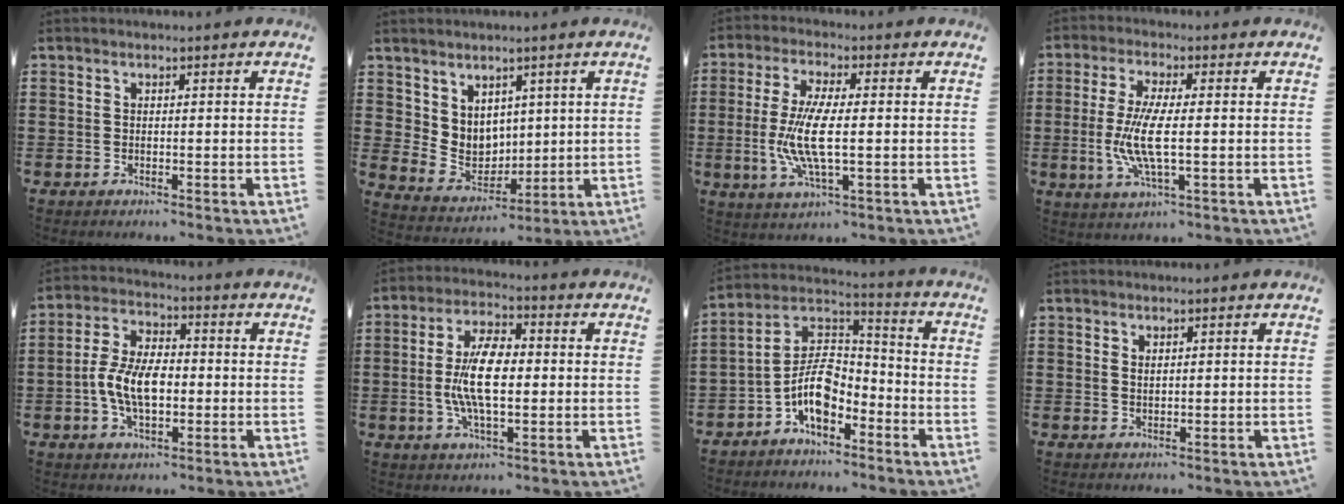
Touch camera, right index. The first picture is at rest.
{"total": 5.9, "force": [3.5, 4.6, 1.1], "torque": [-0.041, -0.017, 0.069]}
{"total": 8.8, "force": [-0.9, 2.3, 8.5], "torque": [-0.183, -0.015, -0.023]}
{"total": 7.9, "force": [-1.0, 1.9, 7.6], "torque": [-0.167, -0.017, -0.025]}
{"total": 8.0, "force": [-1.4, 4.3, 6.7], "torque": [-0.154, -0.001, -0.032]}
{"total": 9.4, "force": [-0.5, 3.7, 8.7], "torque": [-0.182, 0.000, -0.014]}
{"total": 8.9, "force": [-4.2, 4.8, 6.2], "torque": [-0.145, -0.007, -0.087]}
{"total": 0.8, "force": [0.6, 0.4, 0.3], "torque": [-0.006, 0.003, 0.011]}